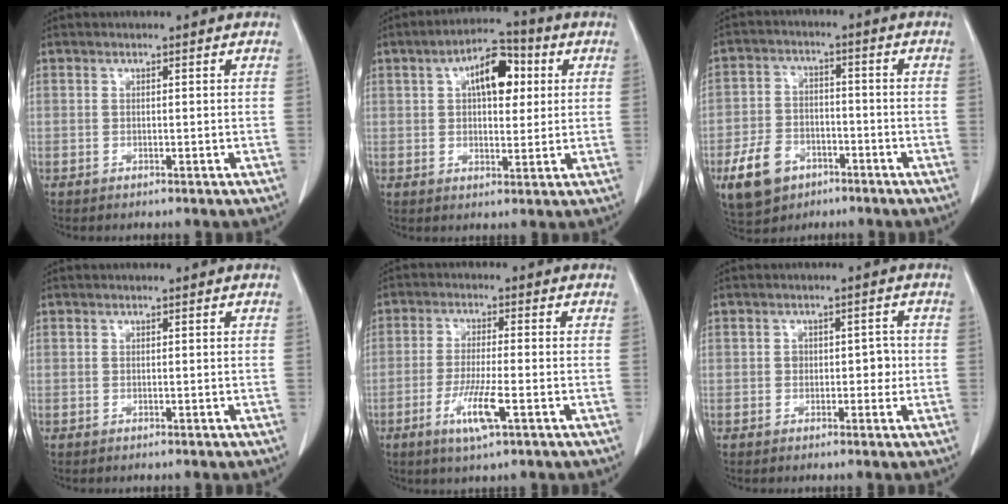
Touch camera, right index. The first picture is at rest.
{"total": 8.9, "force": [2.7, 4.2, 7.3], "torque": [-0.115, 0.025, 0.040]}
{"total": 8.9, "force": [-4.7, 6.1, 4.4], "torque": [-0.098, 0.009, -0.075]}
{"total": 0.0}
{"total": 6.7, "force": [-2.9, 0.3, 6.0], "torque": [-0.119, -0.014, -0.051]}
{"total": 2.8, "force": [-0.3, 1.9, 2.1], "torque": [-0.020, 0.009, -0.003]}